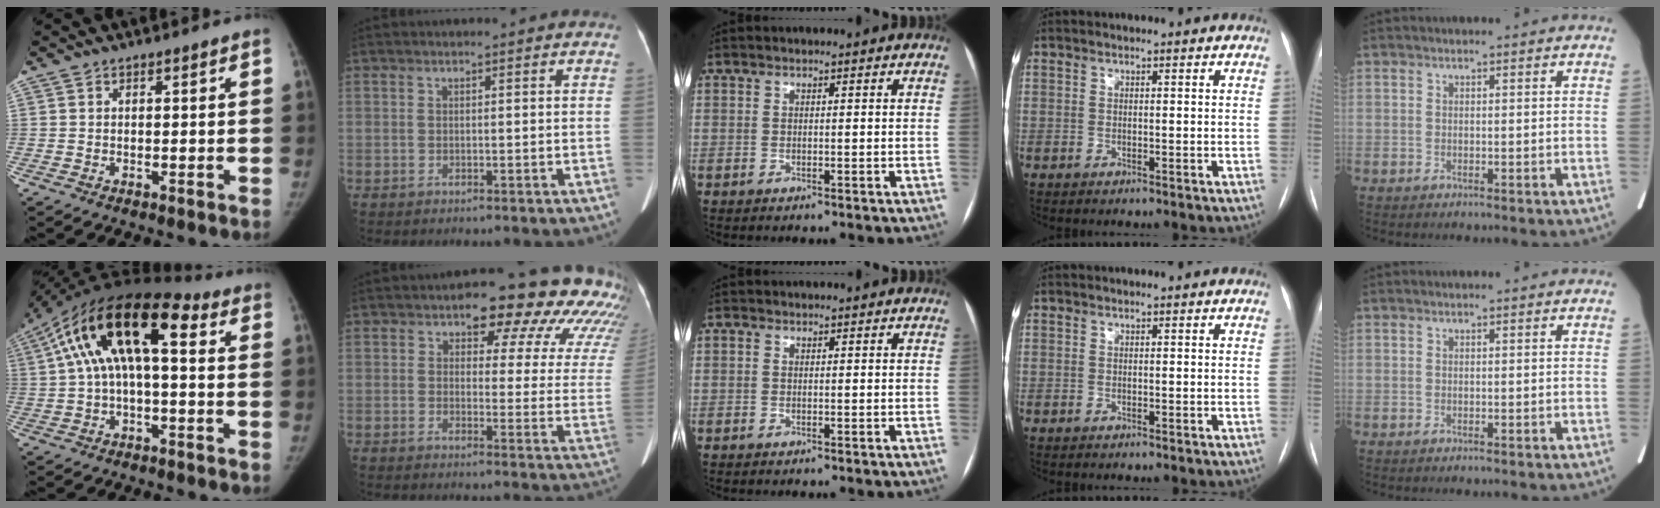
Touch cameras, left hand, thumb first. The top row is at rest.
{"thumb": {"total": 18.2, "force": [3.8, 8.1, 15.9], "torque": [-0.280, 0.054, 0.048]}, "index": {"total": 16.6, "force": [14.1, 5.5, 7.0], "torque": [-0.048, -0.026, 0.132]}}